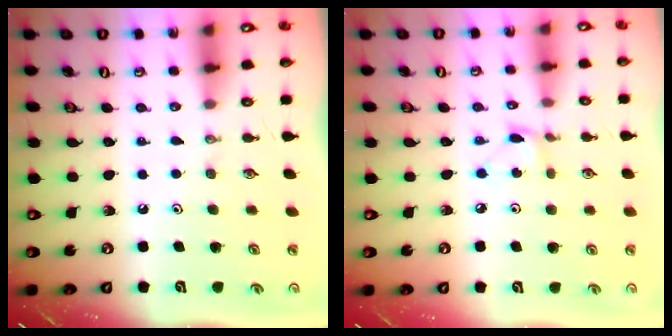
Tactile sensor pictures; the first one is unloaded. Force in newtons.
{"total": 3.1, "press": 3.0, "slide": 0.4}